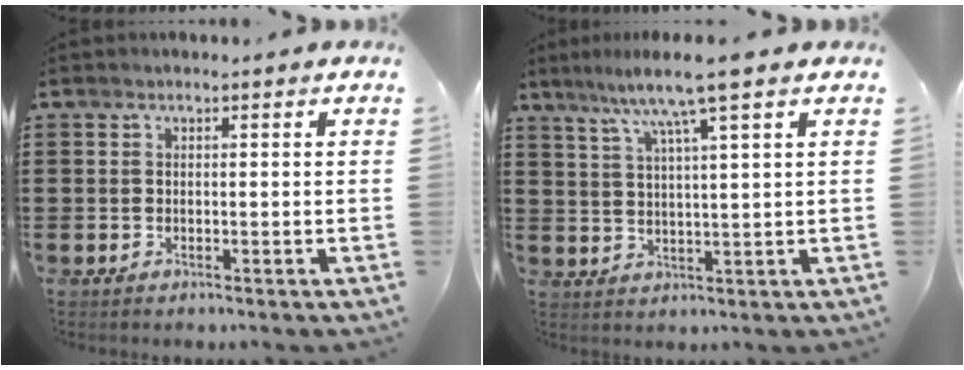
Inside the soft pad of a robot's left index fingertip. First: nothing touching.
{"total": 7.3, "force": [4.9, -0.5, 5.4], "torque": [-0.117, -0.013, 0.080]}